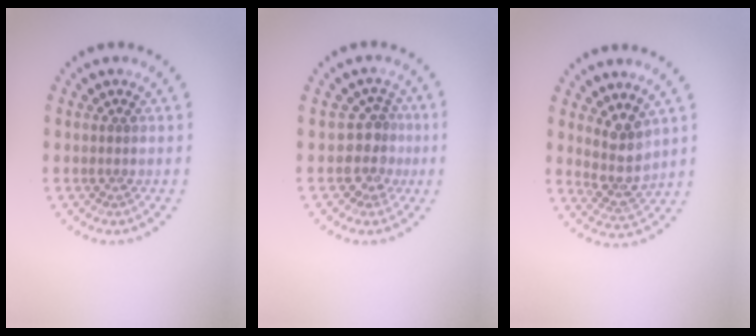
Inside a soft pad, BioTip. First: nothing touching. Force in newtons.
{"total": 2.7, "press": 2.1, "slide": 1.7}
{"total": 3.0, "press": 2.3, "slide": 1.9}